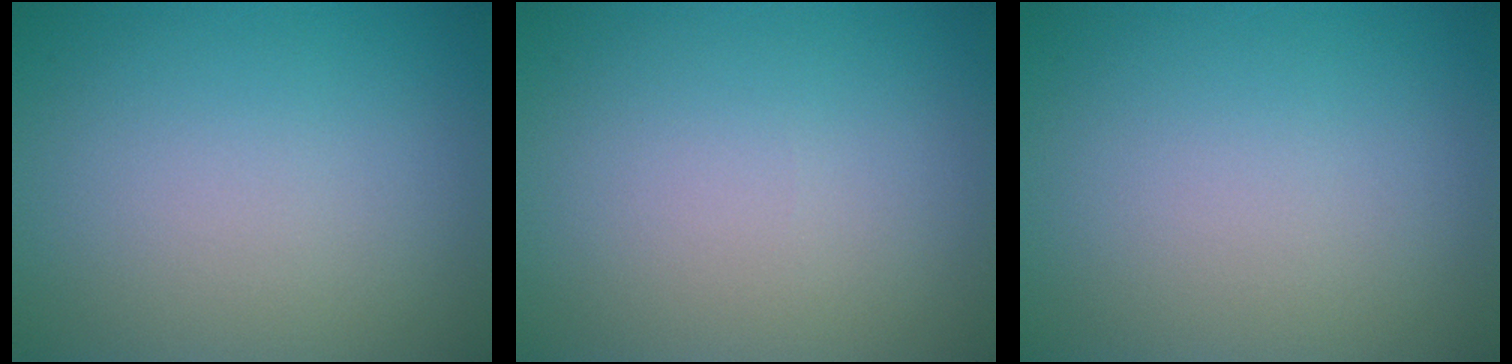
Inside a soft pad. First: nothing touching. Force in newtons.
{"total": 0.0}
{"total": 0.0}